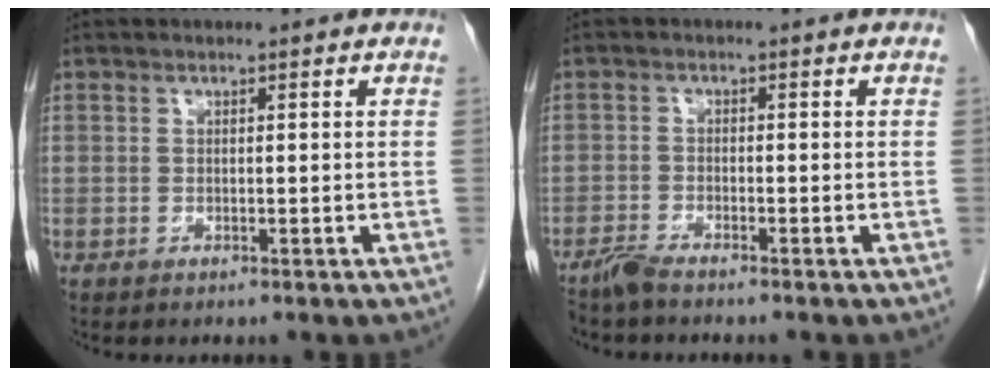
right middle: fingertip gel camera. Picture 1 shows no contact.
{"total": 2.2, "force": [-2.1, -0.1, 0.8], "torque": [-0.023, -0.006, -0.043]}